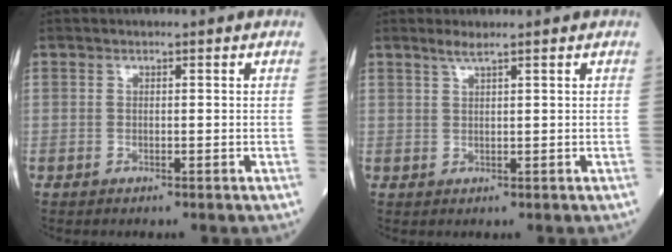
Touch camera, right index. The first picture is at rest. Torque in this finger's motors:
{"motor_torque": [-0.02, 0.06, -0.01, 0.02]}